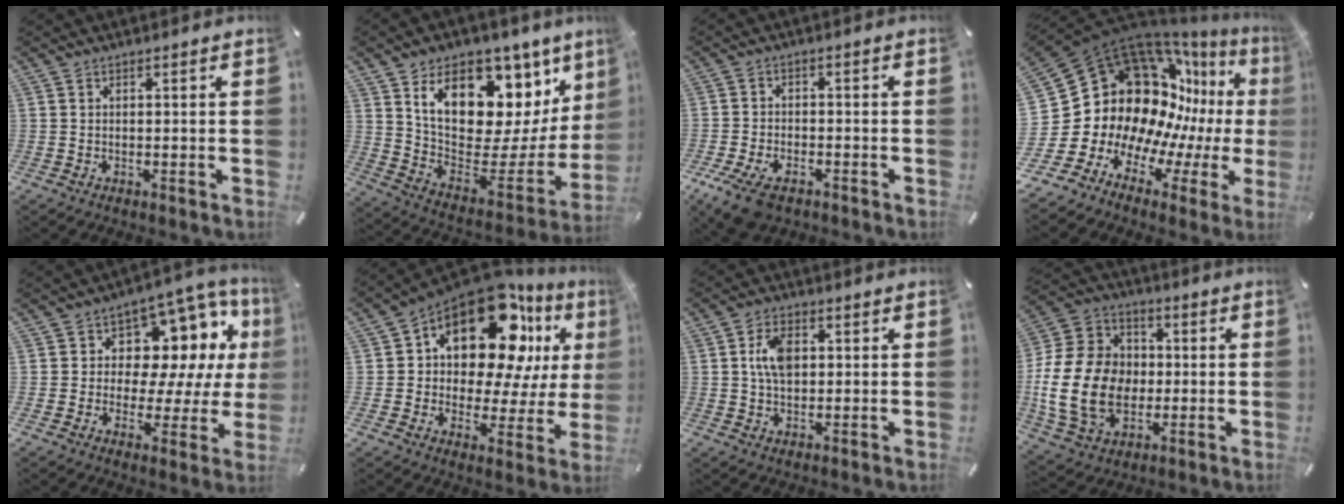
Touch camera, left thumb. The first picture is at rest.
{"total": 18.5, "force": [9.7, 11.8, 10.5], "torque": [-0.156, -0.080, 0.168]}
{"total": 7.1, "force": [-4.0, 4.2, 4.0], "torque": [-0.094, 0.012, -0.074]}
{"total": 24.2, "force": [5.3, 19.1, 13.8], "torque": [-0.236, -0.118, 0.154]}
{"total": 11.6, "force": [4.4, 8.6, 6.5], "torque": [-0.091, -0.039, 0.084]}
{"total": 18.1, "force": [10.7, 9.6, 11.0], "torque": [-0.178, -0.091, 0.181]}
{"total": 7.1, "force": [1.3, 4.5, 5.3], "torque": [-0.114, 0.004, 0.019]}
{"total": 19.1, "force": [-2.3, 15.4, 11.1], "torque": [-0.240, 0.022, -0.036]}